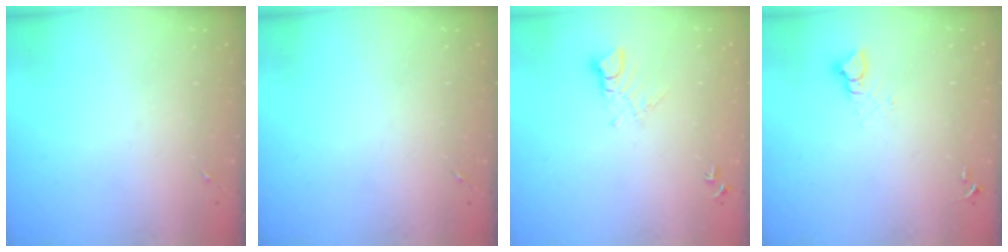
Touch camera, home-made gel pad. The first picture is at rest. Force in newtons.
{"total": 0.0}
{"total": 7.2, "press": 7.2, "slide": 0.8}
{"total": 3.5, "press": 3.5, "slide": 0.2}